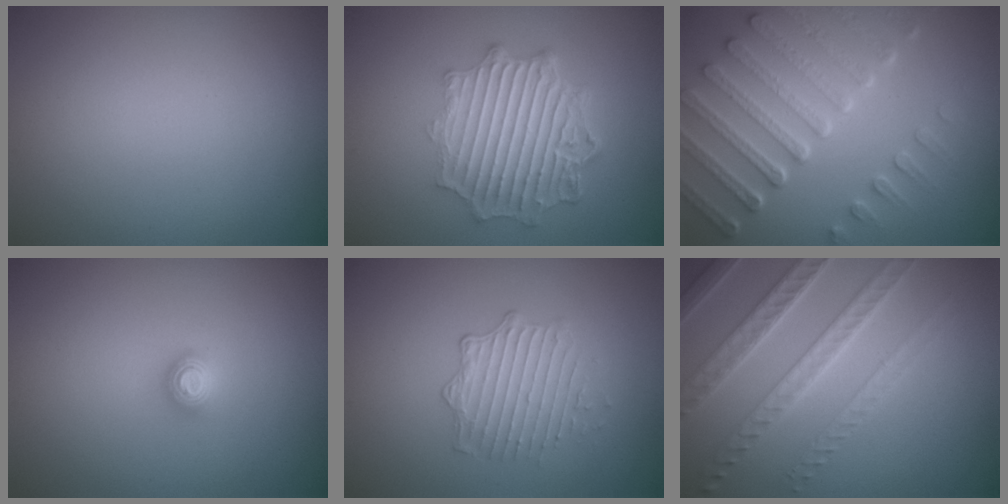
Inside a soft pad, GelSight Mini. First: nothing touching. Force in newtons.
{"total": 7.0, "press": 5.3, "slide": 4.6}
{"total": 7.1, "press": 5.4, "slide": 4.7}
{"total": 1.1, "press": 1.1, "slide": 0.1}
{"total": 2.3, "press": 1.6, "slide": 1.6}
{"total": 4.7, "press": 4.3, "slide": 1.8}